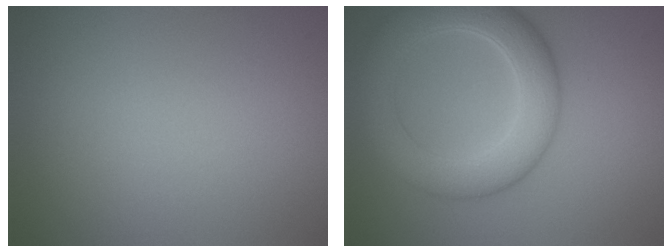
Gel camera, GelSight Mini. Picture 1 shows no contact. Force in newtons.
{"total": 6.8, "press": 6.8, "slide": 0.0}